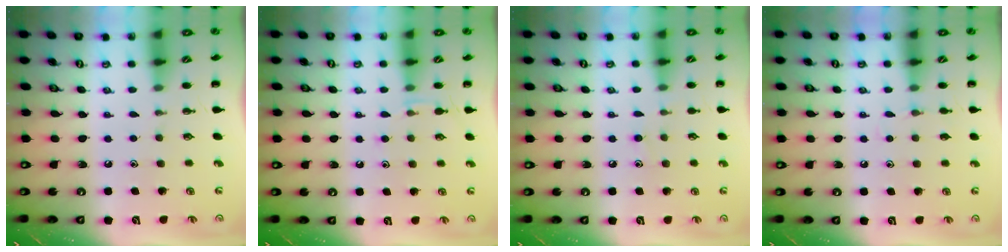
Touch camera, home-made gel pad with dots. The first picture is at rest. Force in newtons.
{"total": 6.5, "press": 6.2, "slide": 1.8}
{"total": 6.0, "press": 5.6, "slide": 2.3}
{"total": 4.0, "press": 3.8, "slide": 1.4}